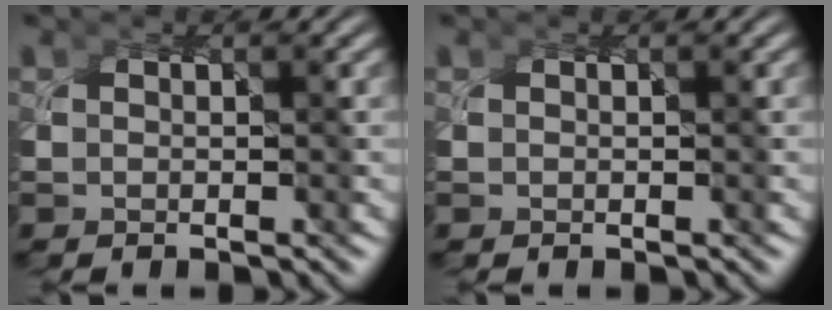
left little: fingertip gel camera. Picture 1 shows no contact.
{"total": 0.0}